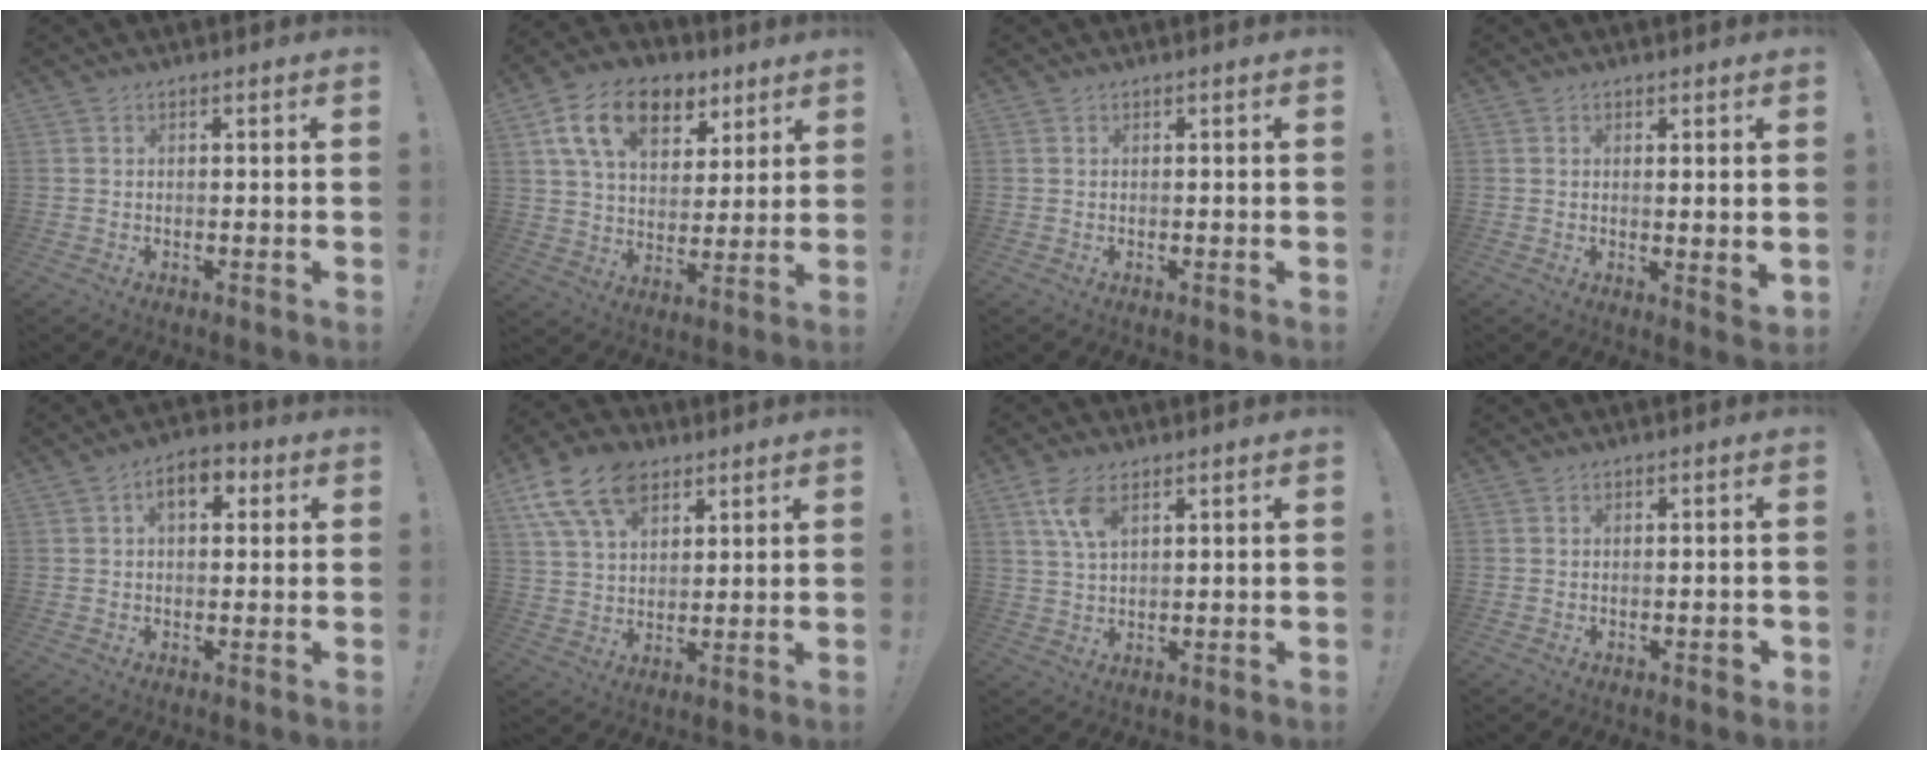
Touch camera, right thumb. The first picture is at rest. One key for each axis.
{"total": 17.3, "fx": 9.0, "fy": 10.8, "fz": 10.2, "tx": -0.169, "ty": -0.034, "tz": 0.164}
{"total": 0.0}
{"total": 2.7, "fx": 1.6, "fy": 0.6, "fz": 2.1, "tx": -0.020, "ty": -0.010, "tz": 0.026}
{"total": 7.3, "fx": 2.3, "fy": 4.3, "fz": 5.5, "tx": -0.070, "ty": 0.001, "tz": 0.037}
{"total": 14.9, "fx": 8.1, "fy": 9.6, "fz": 8.1, "tx": -0.145, "ty": -0.033, "tz": 0.151}
{"total": 7.0, "fx": 3.7, "fy": 3.0, "fz": 5.1, "tx": -0.095, "ty": -0.015, "tz": 0.065}
{"total": 1.9, "fx": -1.0, "fy": 0.4, "fz": 1.6, "tx": -0.025, "ty": 0.006, "tz": -0.015}